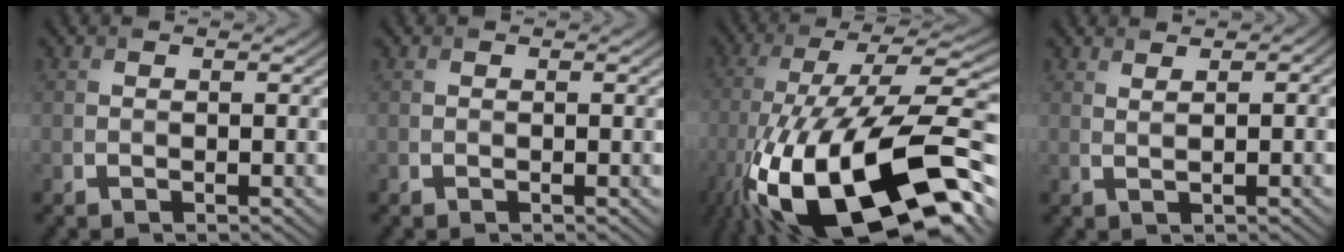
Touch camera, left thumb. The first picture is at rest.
{"total": 0.0}
{"total": 20.9, "force": [-10.5, 7.5, 16.5], "torque": [-0.306, -0.022, -0.166]}
{"total": 3.4, "force": [1.9, 1.0, 2.6], "torque": [-0.025, 0.010, 0.011]}